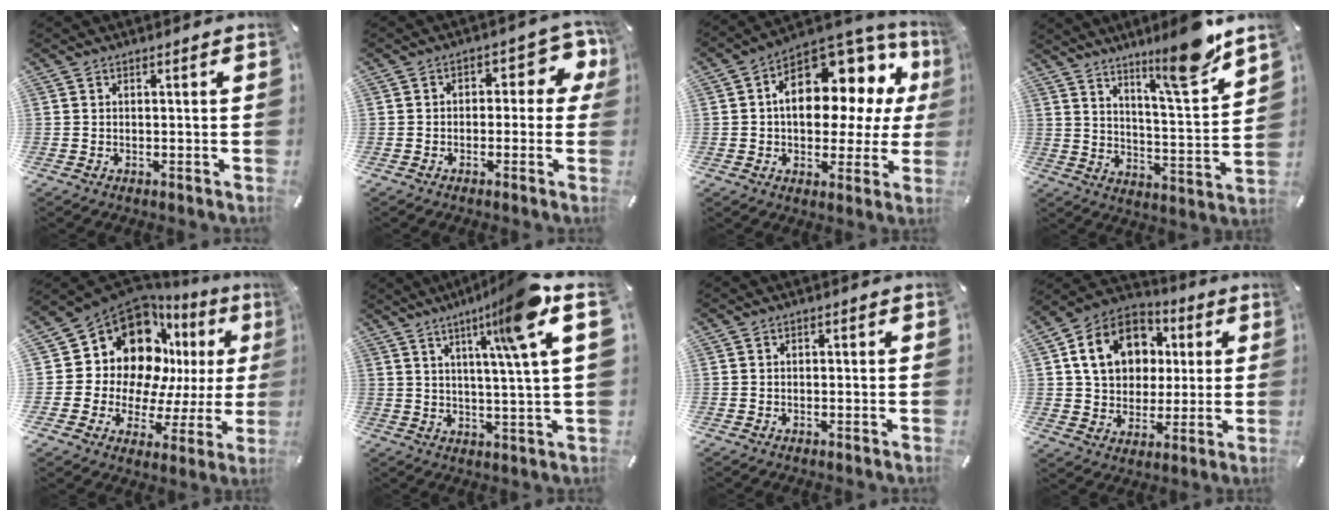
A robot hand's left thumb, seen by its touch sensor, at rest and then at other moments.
{"total": 6.8, "force": [0.2, 4.3, 5.3], "torque": [-0.068, 0.001, -0.002]}
{"total": 16.7, "force": [4.1, 10.6, 12.2], "torque": [-0.167, -0.032, 0.071]}
{"total": 14.5, "force": [11.7, 1.4, 8.4], "torque": [-0.125, -0.089, 0.189]}
{"total": 17.2, "force": [9.2, 11.9, 8.3], "torque": [-0.135, -0.091, 0.169]}
{"total": 14.7, "force": [7.2, -0.2, 12.8], "torque": [-0.200, -0.037, 0.094]}
{"total": 0.6, "force": [-0.2, 0.4, 0.3], "torque": [-0.006, 0.001, -0.004]}
{"total": 14.7, "force": [3.2, 12.4, 7.1], "torque": [-0.137, 0.005, 0.064]}